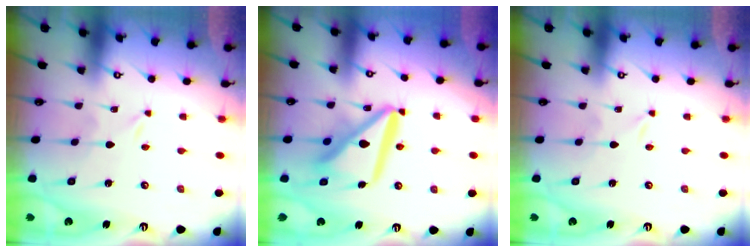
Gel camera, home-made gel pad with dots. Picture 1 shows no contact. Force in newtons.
{"total": 14.9, "press": 14.8, "slide": 1.8}
{"total": 0.0}